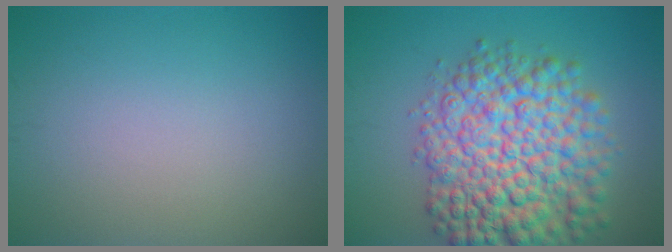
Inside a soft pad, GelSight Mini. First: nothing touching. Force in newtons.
{"total": 10.9, "press": 10.9, "slide": 0.3}